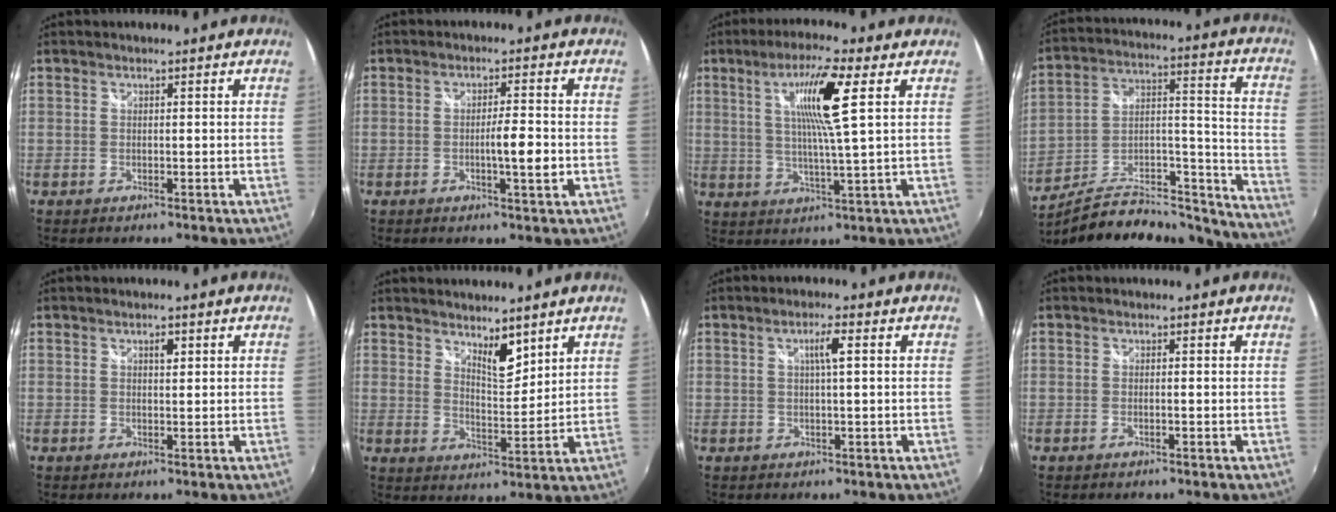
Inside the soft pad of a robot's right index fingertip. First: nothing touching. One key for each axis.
{"total": 4.5, "fx": -1.1, "fy": 0.2, "fz": 4.4, "tx": -0.071, "ty": -0.005, "tz": -0.017}
{"total": 10.3, "fx": 3.5, "fy": -0.2, "fz": 9.7, "tx": -0.171, "ty": 0.003, "tz": 0.059}
{"total": 20.5, "fx": -17.1, "fy": 5.6, "fz": 9.8, "tx": -0.120, "ty": 0.011, "tz": -0.260}
{"total": 1.5, "fx": 0.7, "fy": 0.7, "fz": 1.1, "tx": -0.016, "ty": 0.004, "tz": 0.010}
{"total": 5.7, "fx": 4.4, "fy": 1.7, "fz": 3.2, "tx": -0.045, "ty": -0.002, "tz": 0.073}
{"total": 2.9, "fx": 0.7, "fy": -0.1, "fz": 2.9, "tx": -0.053, "ty": 0.004, "tz": 0.012}
{"total": 0.7, "fx": -0.4, "fy": -0.1, "fz": 0.5, "tx": -0.007, "ty": 0.000, "tz": -0.008}